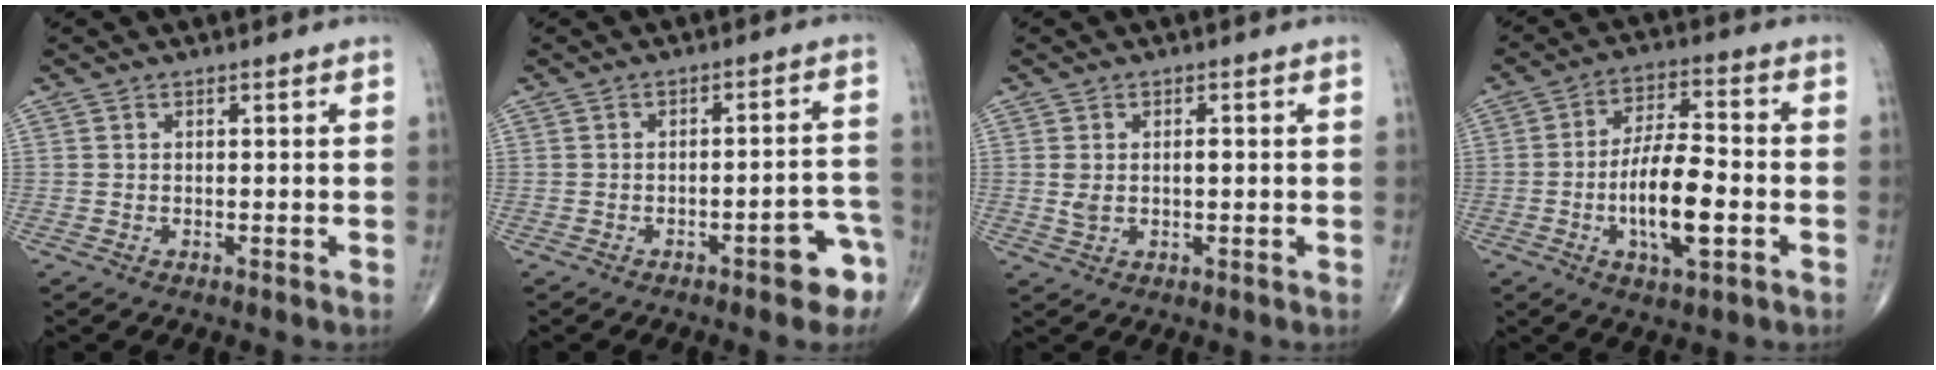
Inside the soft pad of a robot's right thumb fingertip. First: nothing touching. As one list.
[{"total": 6.9, "force": [-4.0, 2.3, 5.2], "torque": [-0.044, 0.038, -0.046]}, {"total": 3.2, "force": [0.3, 1.7, 2.7], "torque": [-0.055, 0.003, 0.009]}, {"total": 12.7, "force": [-3.1, 4.4, 11.6], "torque": [-0.205, 0.017, -0.056]}]